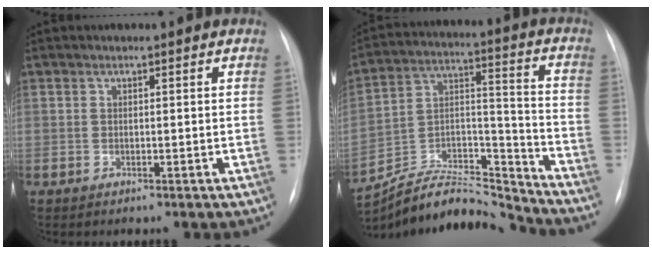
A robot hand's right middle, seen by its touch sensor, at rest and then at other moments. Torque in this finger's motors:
{"motor_torque": [-0.17, -0.41, 0.03, 0.00]}